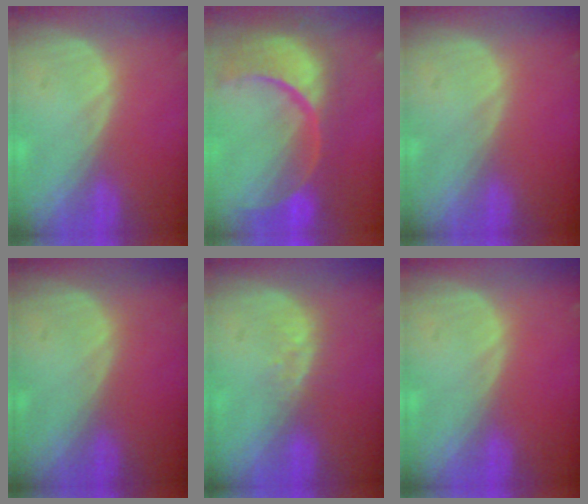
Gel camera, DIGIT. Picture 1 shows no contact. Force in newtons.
{"total": 14.0, "press": 11.1, "slide": 8.4}
{"total": 0.0}
{"total": 0.0}
{"total": 3.2, "press": 2.6, "slide": 1.8}
{"total": 0.0}